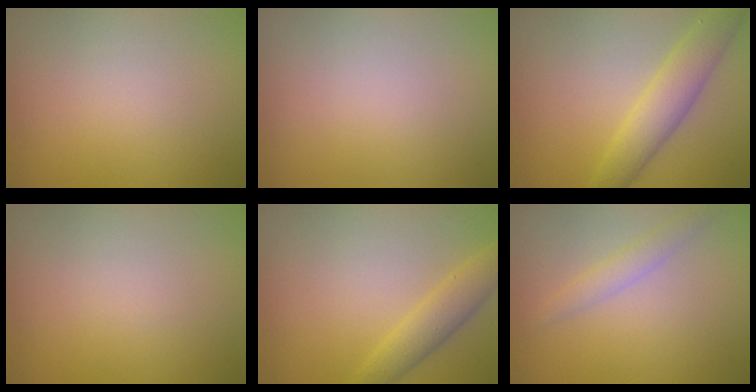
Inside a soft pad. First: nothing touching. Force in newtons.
{"total": 0.0}
{"total": 4.1, "press": 4.1, "slide": 0.1}
{"total": 0.0}
{"total": 2.9, "press": 2.9, "slide": 0.2}
{"total": 1.6, "press": 1.6, "slide": 0.0}